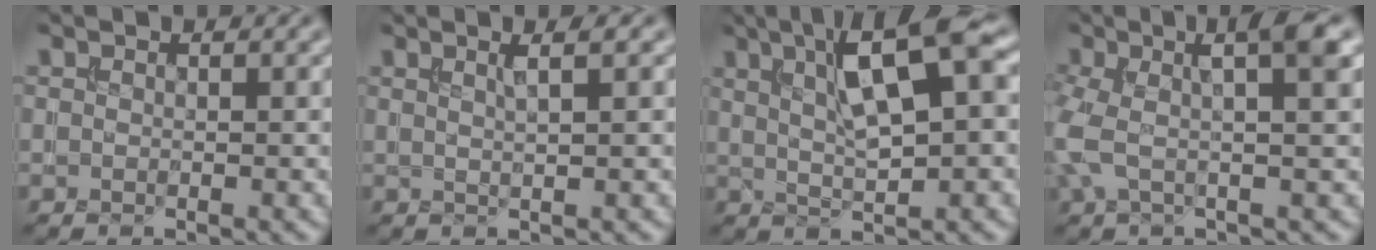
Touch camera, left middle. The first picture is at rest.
{"total": 2.1, "force": [1.1, 0.5, 1.8], "torque": [-0.023, 0.004, 0.012]}
{"total": 8.2, "force": [3.1, 1.9, 7.4], "torque": [-0.120, 0.009, 0.051]}
{"total": 6.3, "force": [1.0, 1.6, 6.0], "torque": [-0.120, 0.010, 0.009]}